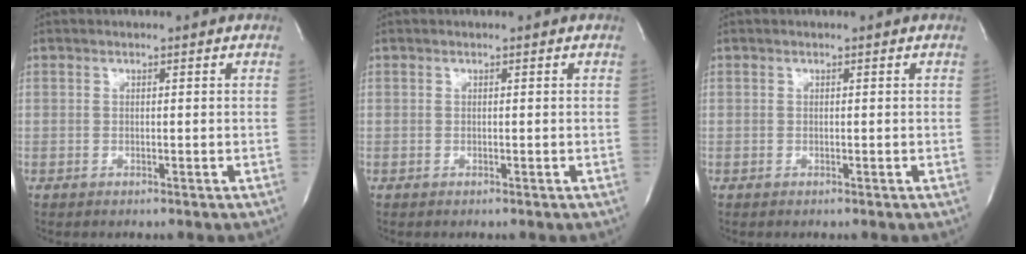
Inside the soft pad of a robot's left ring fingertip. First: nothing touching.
{"total": 0.0}
{"total": 0.0}